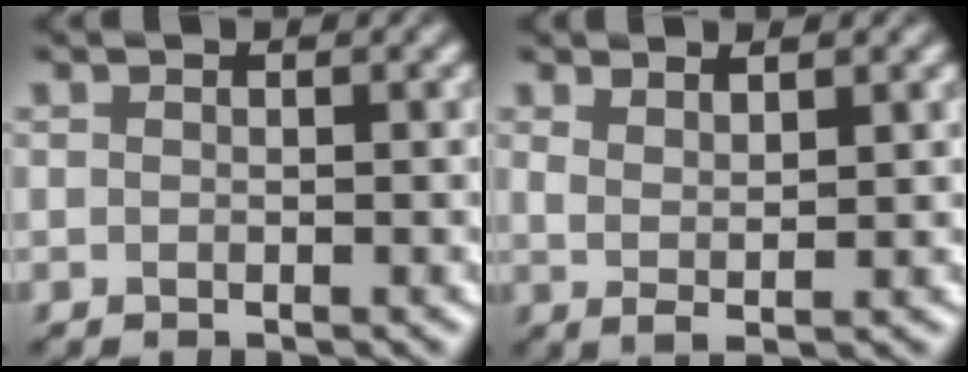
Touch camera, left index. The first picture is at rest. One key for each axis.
{"total": 2.1, "fx": 1.2, "fy": 0.4, "fz": 1.6, "tx": -0.023, "ty": -0.006, "tz": 0.018}